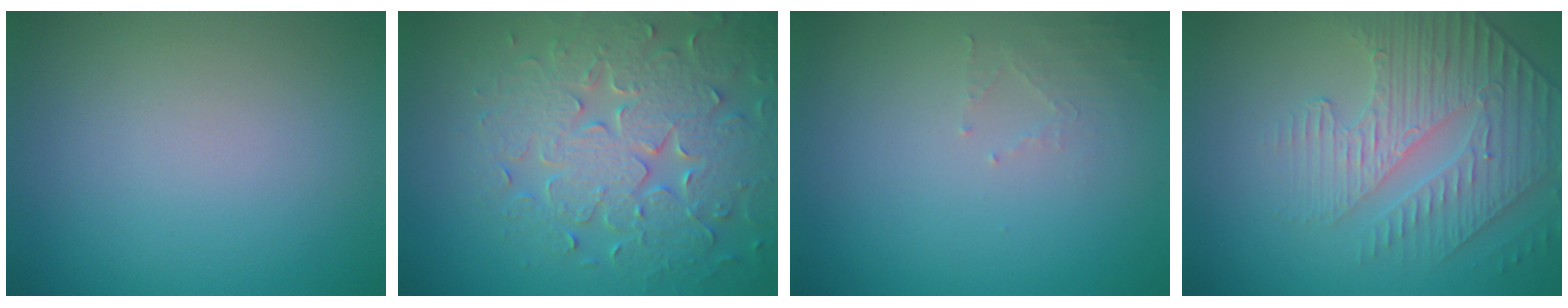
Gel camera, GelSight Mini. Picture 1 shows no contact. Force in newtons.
{"total": 7.4, "press": 6.0, "slide": 4.3}
{"total": 1.4, "press": 1.3, "slide": 0.3}
{"total": 4.1, "press": 3.7, "slide": 1.8}